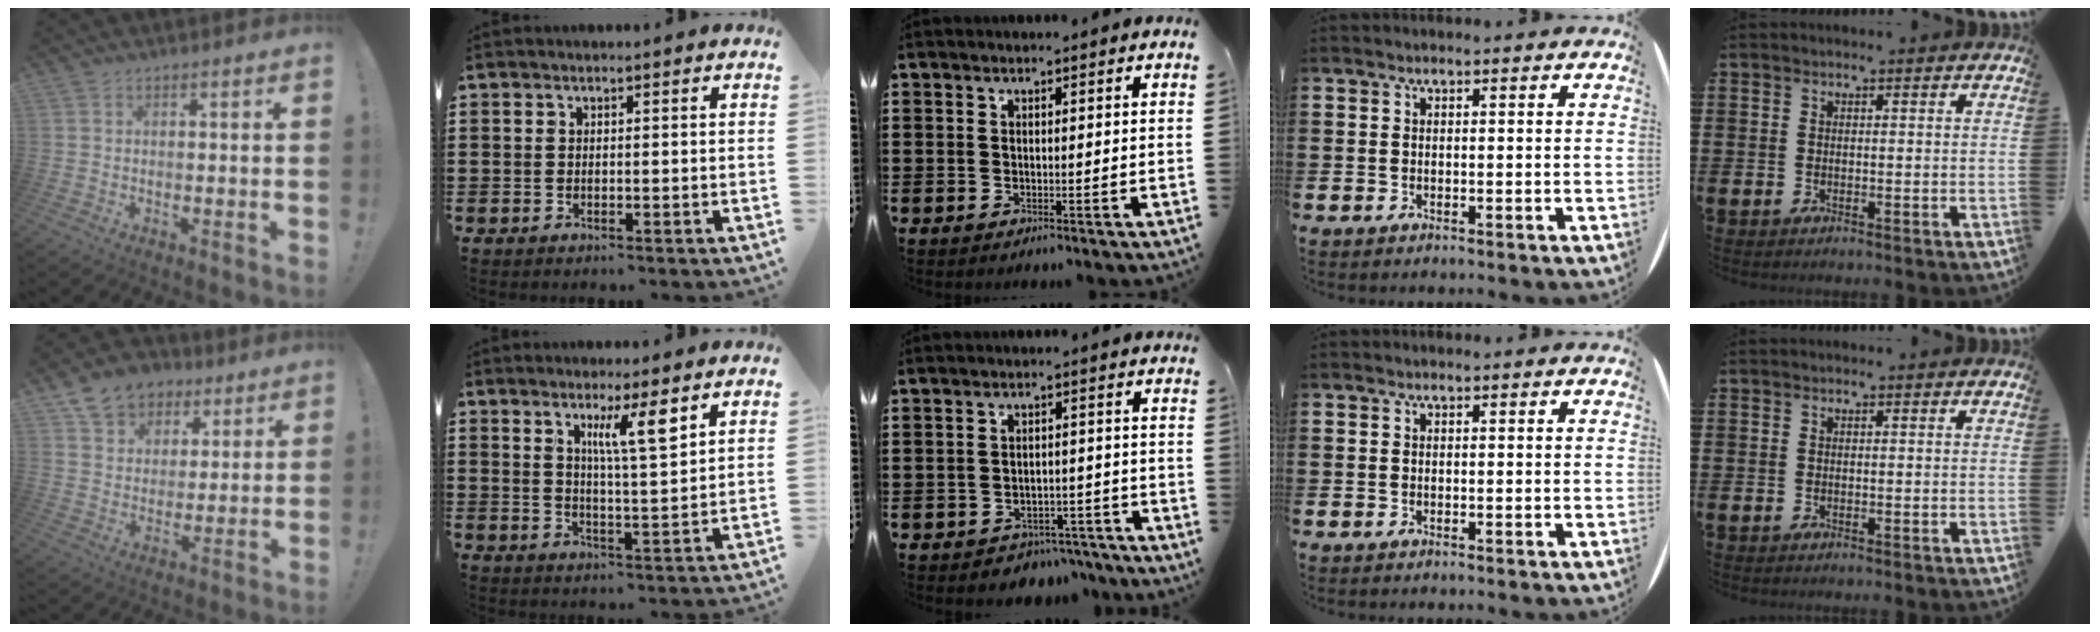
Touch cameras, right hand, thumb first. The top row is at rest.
{"thumb": {"total": 11.2, "force": [6.6, 8.4, 3.2], "torque": [-0.047, -0.038, 0.131]}, "index": {"total": 6.6, "force": [3.7, 0.7, 5.4], "torque": [-0.100, -0.005, 0.057]}, "middle": {"total": 3.1, "force": [-2.9, 0.8, -0.2], "torque": [-0.005, 0.003, -0.065]}}